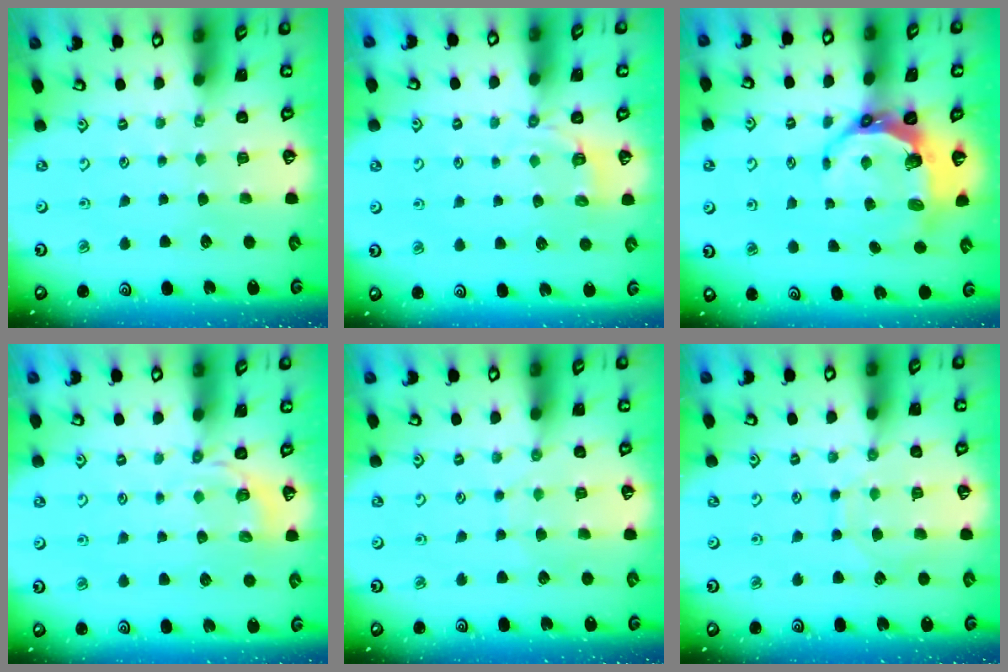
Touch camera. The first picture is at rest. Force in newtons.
{"total": 2.9, "press": 2.0, "slide": 2.1}
{"total": 9.3, "press": 8.0, "slide": 4.8}
{"total": 3.8, "press": 3.4, "slide": 1.8}
{"total": 5.2, "press": 5.1, "slide": 0.7}
{"total": 8.7, "press": 8.6, "slide": 0.7}